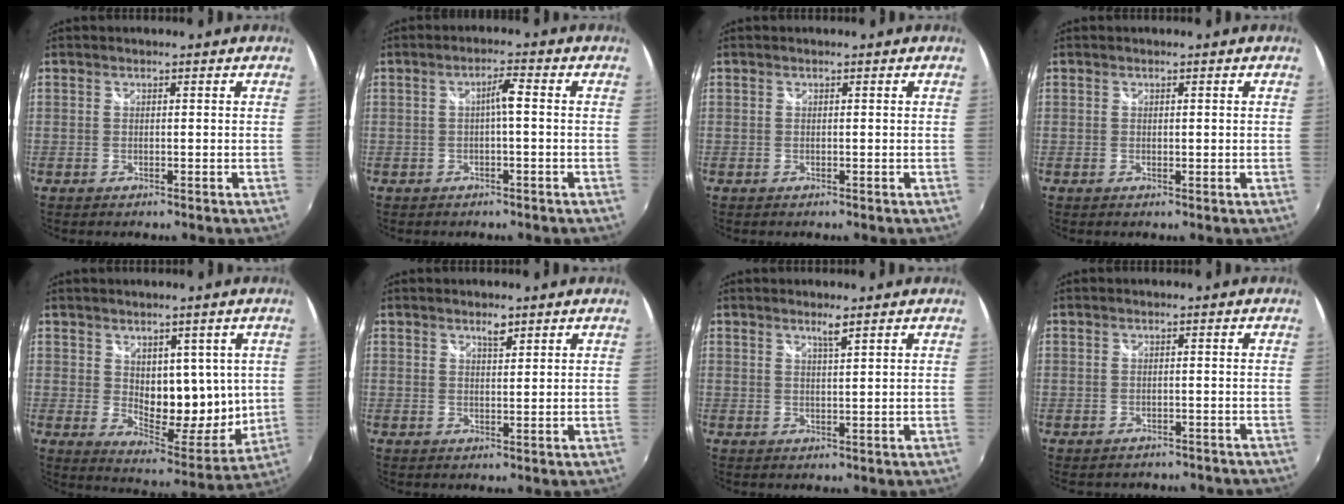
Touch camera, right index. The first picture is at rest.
{"total": 2.7, "force": [-0.3, 0.1, 2.7], "torque": [-0.050, 0.009, -0.004]}
{"total": 0.0}
{"total": 0.8, "force": [0.2, 0.3, 0.7], "torque": [-0.010, -0.001, 0.001]}
{"total": 12.2, "force": [2.8, 7.7, 9.0], "torque": [-0.113, -0.025, 0.060]}
{"total": 1.9, "force": [1.4, 0.7, 1.1], "torque": [-0.016, 0.005, 0.025]}
{"total": 1.7, "force": [1.3, -0.3, 1.2], "torque": [-0.020, -0.001, 0.021]}
{"total": 5.6, "force": [-4.9, 2.1, 1.7], "torque": [-0.036, -0.017, -0.061]}